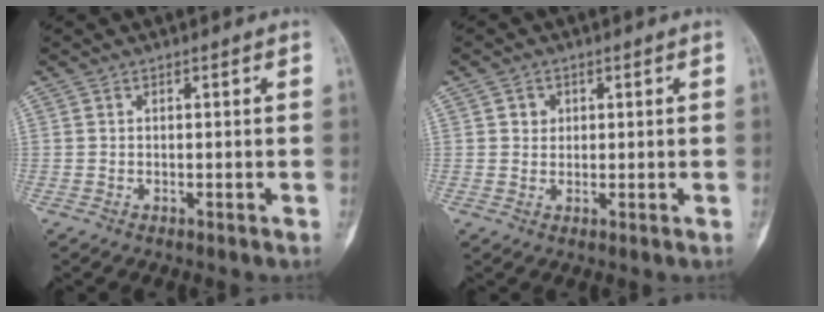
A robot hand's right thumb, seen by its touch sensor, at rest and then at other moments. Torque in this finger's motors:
{"motor_torque": [-0.10, 0.18, 0.56, 0.17, 0.02]}